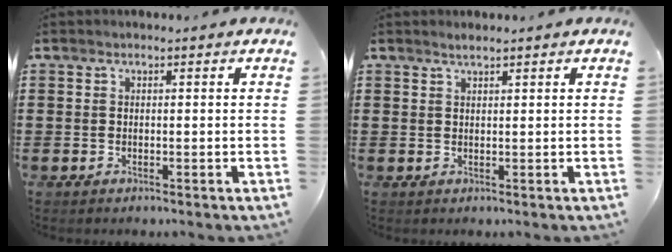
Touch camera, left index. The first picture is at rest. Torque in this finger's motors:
{"motor_torque": [0.07, -0.03, 0.02, 0.02]}